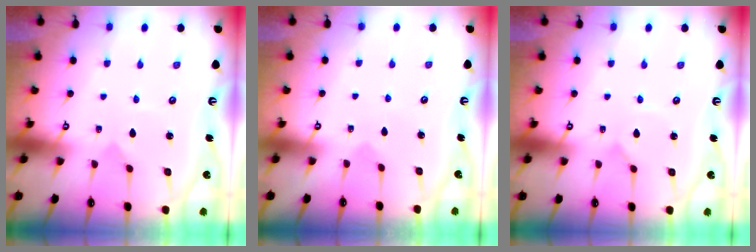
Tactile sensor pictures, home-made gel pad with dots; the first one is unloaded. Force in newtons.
{"total": 1.9, "press": 1.9, "slide": 0.1}
{"total": 0.9, "press": 0.9, "slide": 0.0}